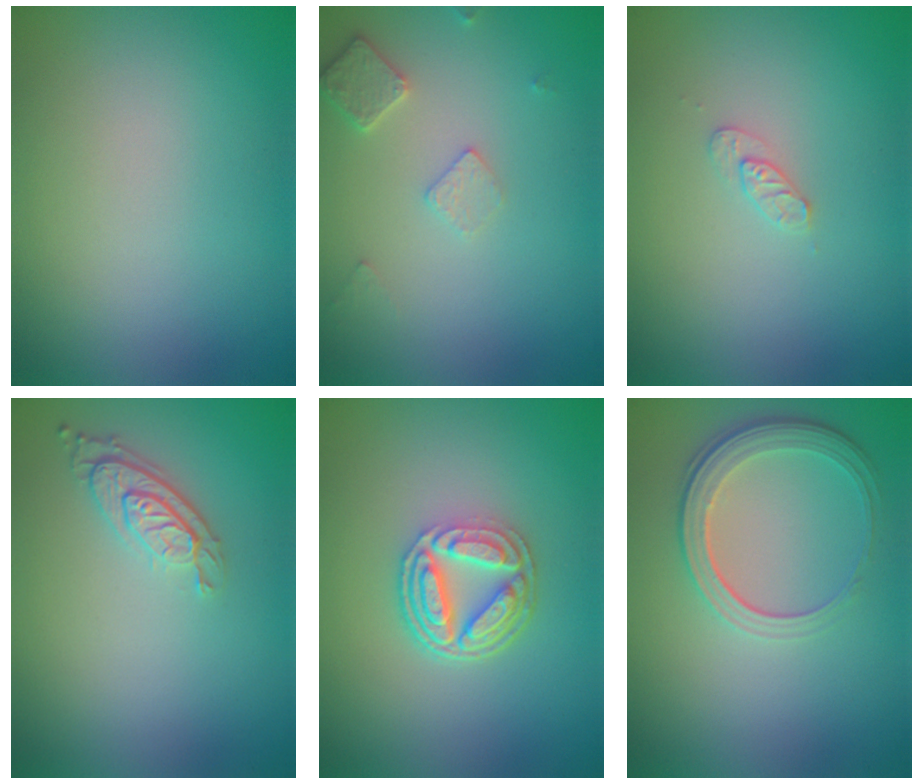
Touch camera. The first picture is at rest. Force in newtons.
{"total": 2.1, "press": 2.1, "slide": 0.3}
{"total": 1.1, "press": 1.1, "slide": 0.2}
{"total": 2.9, "press": 2.2, "slide": 1.9}
{"total": 5.0, "press": 3.7, "slide": 3.3}
{"total": 3.7, "press": 2.8, "slide": 2.3}